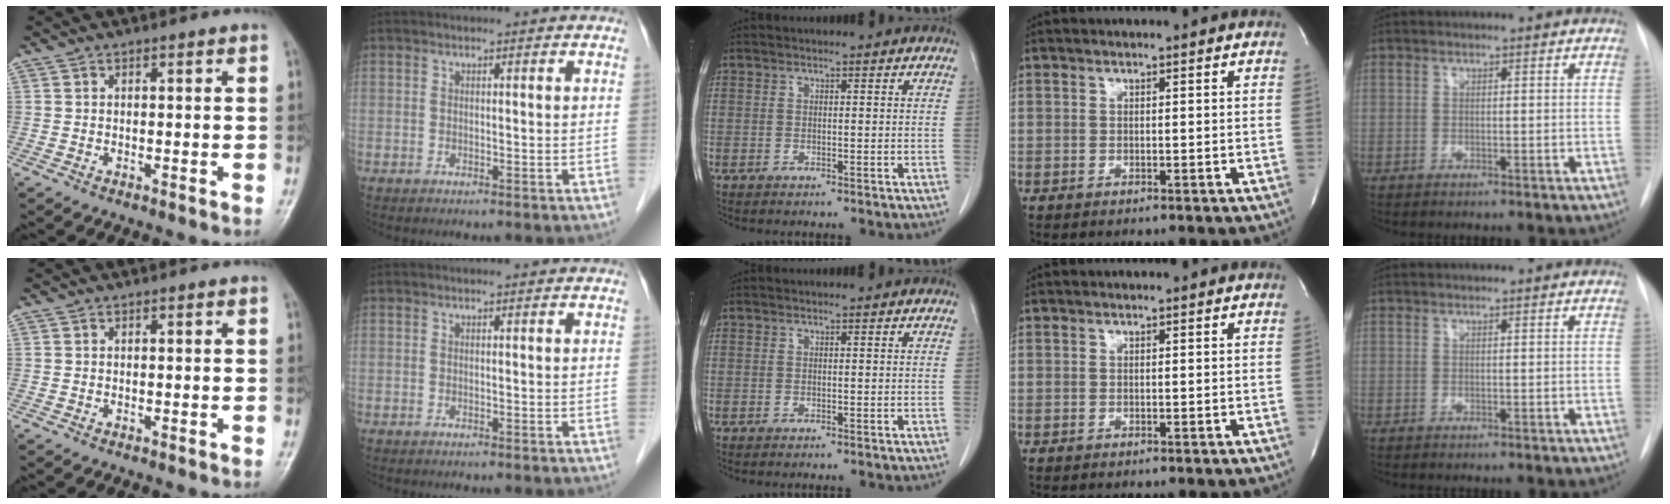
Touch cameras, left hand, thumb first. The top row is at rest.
{}